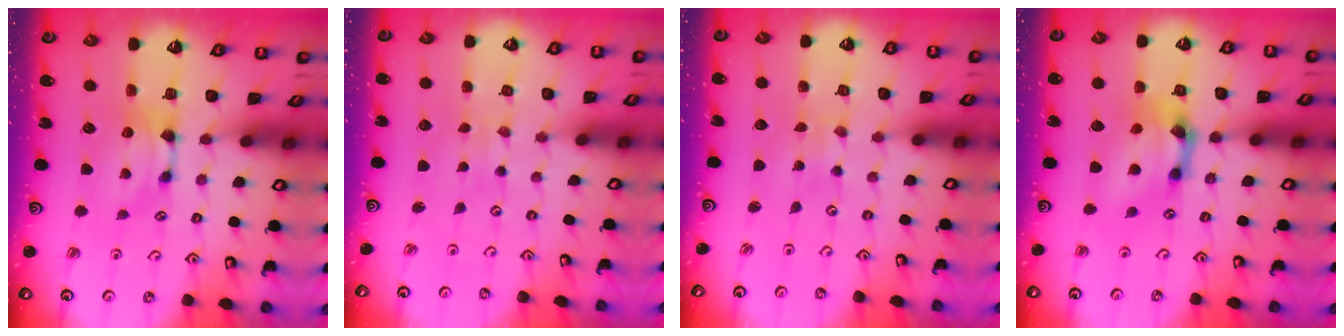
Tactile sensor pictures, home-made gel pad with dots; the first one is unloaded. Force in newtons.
{"total": 5.0, "press": 5.0, "slide": 0.1}
{"total": 5.2, "press": 5.2, "slide": 0.2}
{"total": 5.2, "press": 4.8, "slide": 2.0}